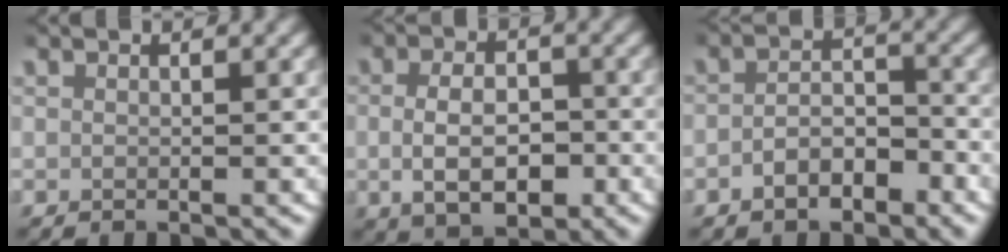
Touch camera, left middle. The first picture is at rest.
{"total": 5.8, "force": [-1.1, 3.6, 4.4], "torque": [-0.065, -0.012, -0.010]}
{"total": 3.4, "force": [-2.5, 1.9, 1.3], "torque": [-0.016, 0.002, -0.049]}